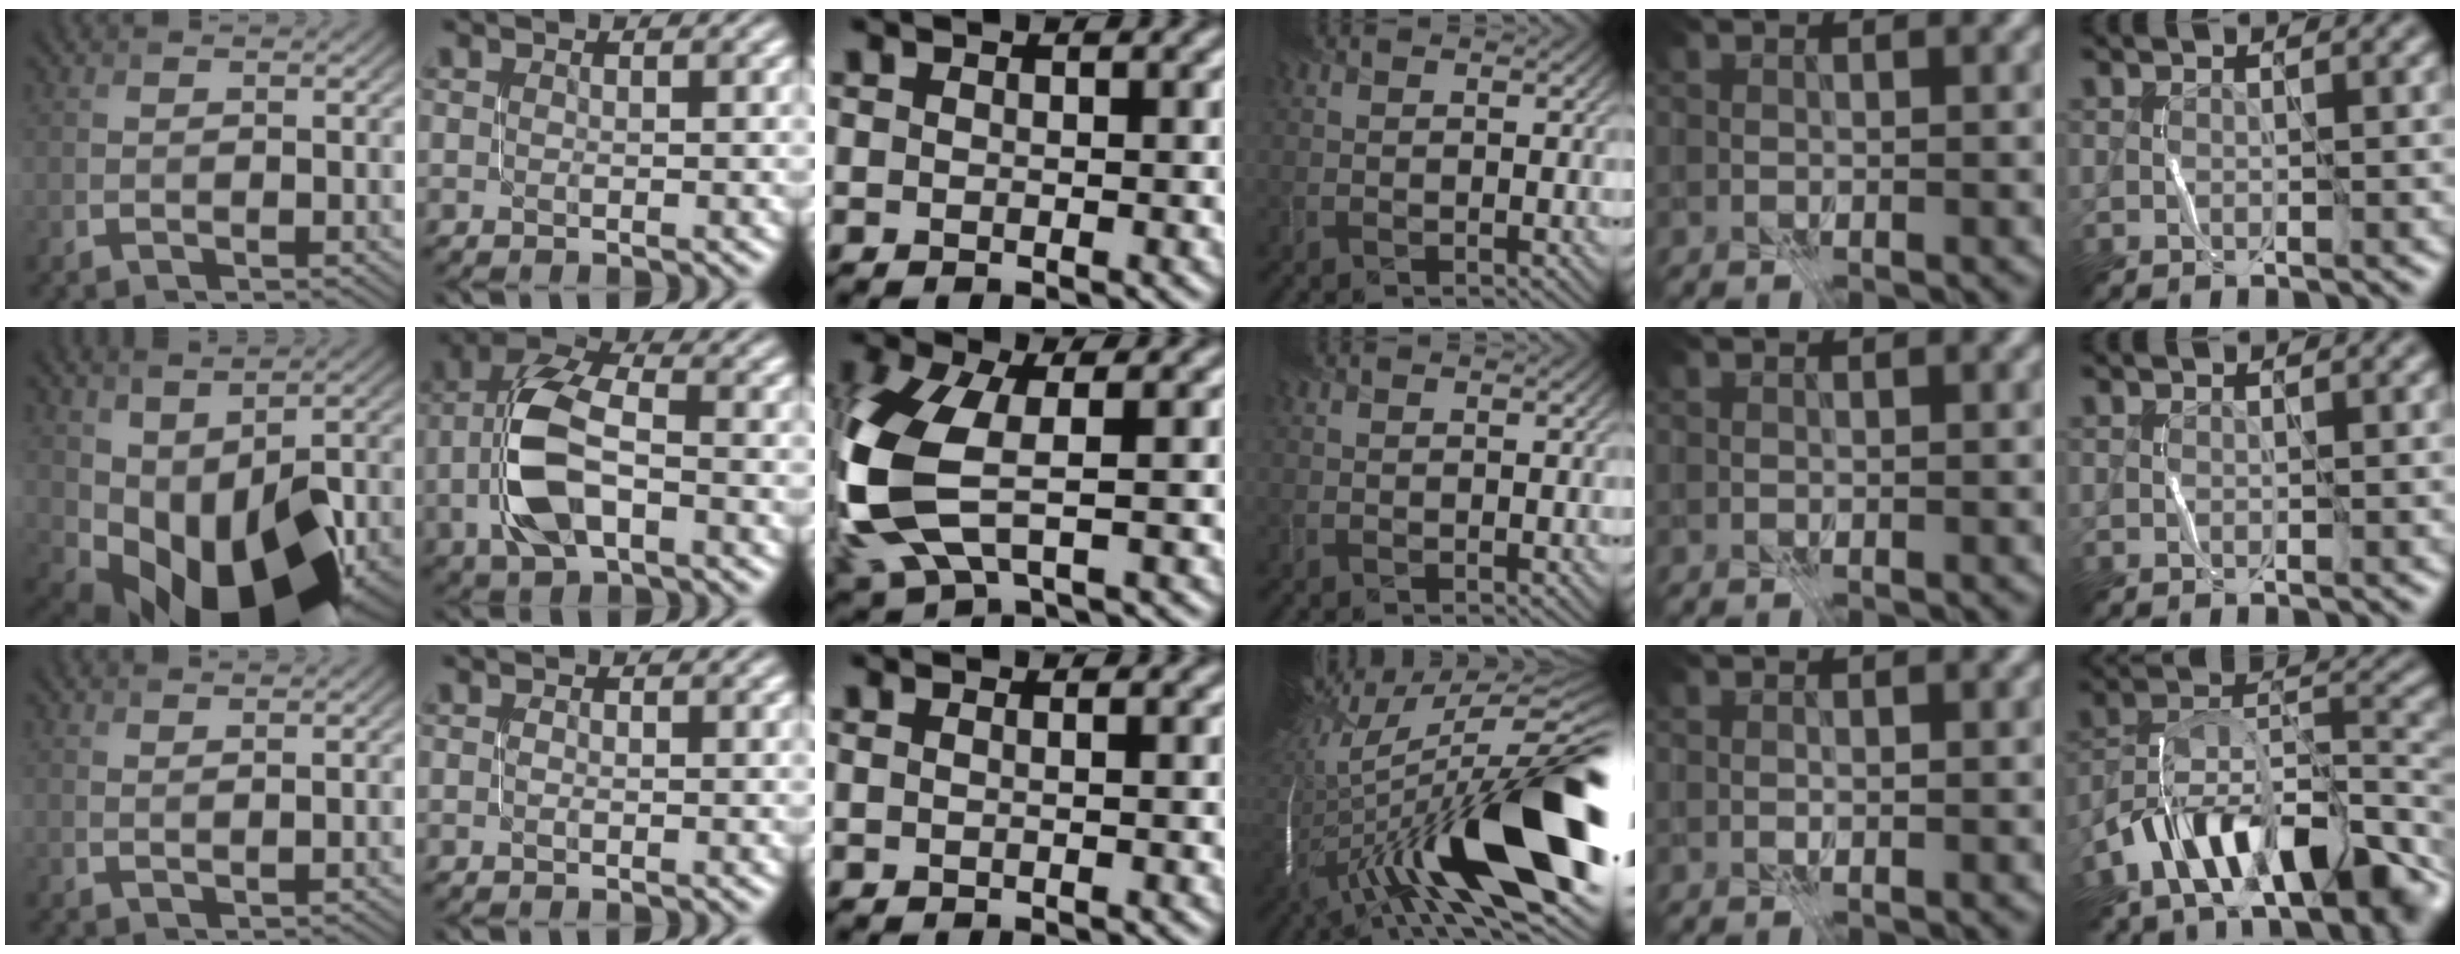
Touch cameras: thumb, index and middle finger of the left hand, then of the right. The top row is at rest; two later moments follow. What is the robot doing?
{"motion": "close", "object": "stapler"}